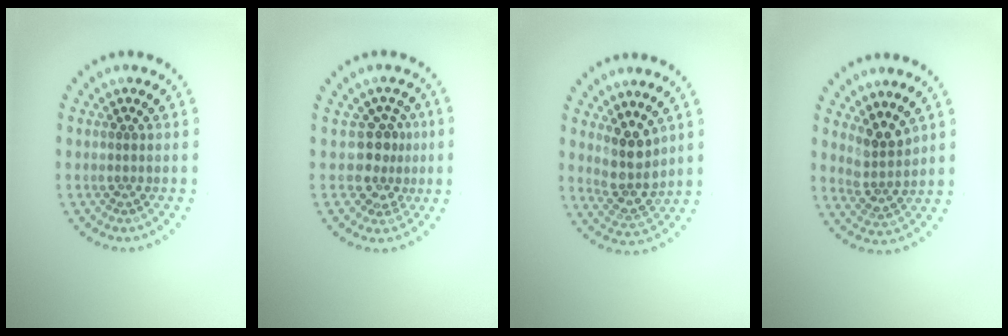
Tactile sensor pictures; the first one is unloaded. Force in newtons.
{"total": 2.9, "press": 2.3, "slide": 1.6}
{"total": 3.2, "press": 2.8, "slide": 1.7}
{"total": 2.9, "press": 2.1, "slide": 2.0}